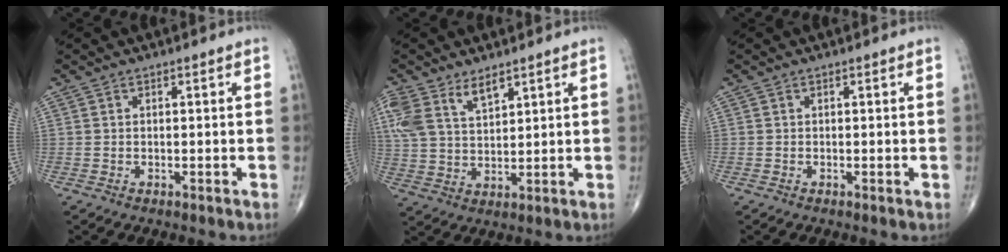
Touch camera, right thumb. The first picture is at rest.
{"total": 9.0, "force": [5.4, 4.3, 5.7], "torque": [-0.114, -0.011, 0.117]}
{"total": 0.0}